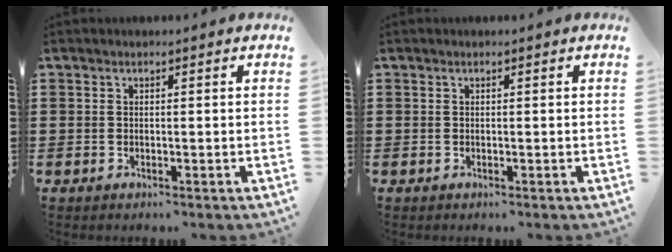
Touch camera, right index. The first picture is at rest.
{"total": 0.0}